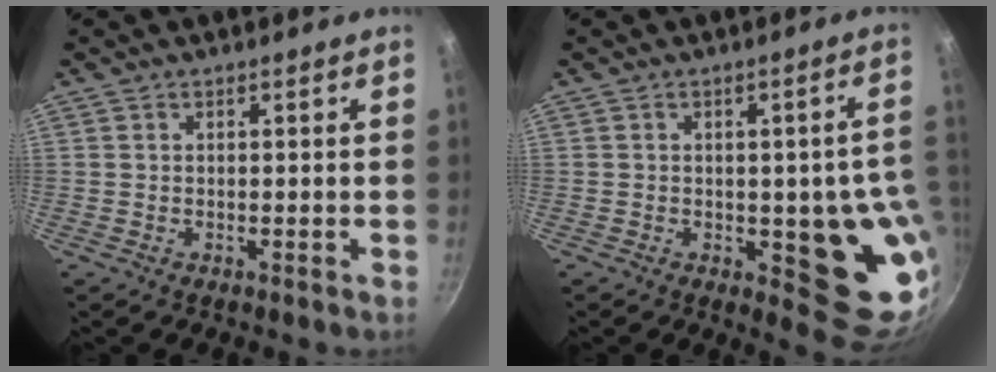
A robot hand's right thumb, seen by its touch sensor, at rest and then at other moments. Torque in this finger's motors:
{"motor_torque": [2.38, 2.28, 1.06, -1.08, 0.29]}